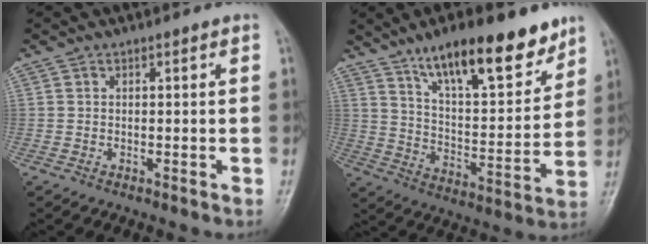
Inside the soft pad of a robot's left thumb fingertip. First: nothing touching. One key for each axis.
{"total": 18.9, "fx": 13.0, "fy": 5.9, "fz": 12.4, "tx": -0.155, "ty": -0.067, "tz": 0.218}